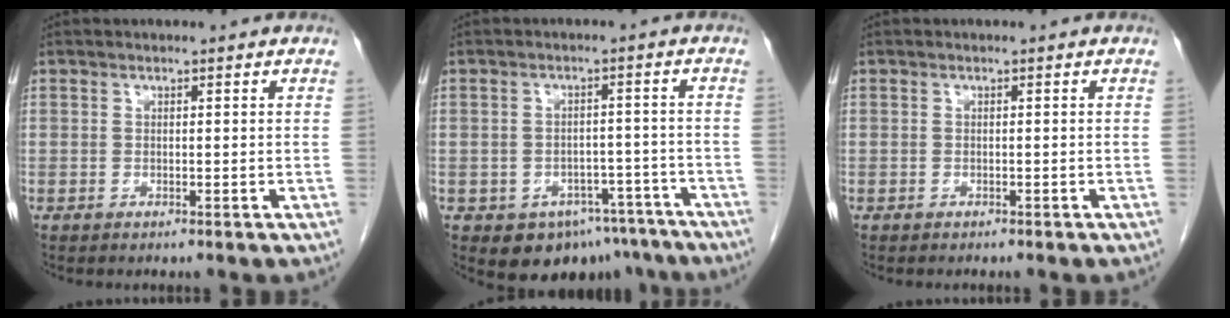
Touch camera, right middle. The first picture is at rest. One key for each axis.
{"total": 9.5, "fx": -6.4, "fy": 6.2, "fz": 3.3, "tx": -0.026, "ty": 0.023, "tz": -0.081}
{"total": 0.7, "fx": -0.6, "fy": 0.2, "fz": 0.3, "tx": -0.011, "ty": -0.001, "tz": -0.009}